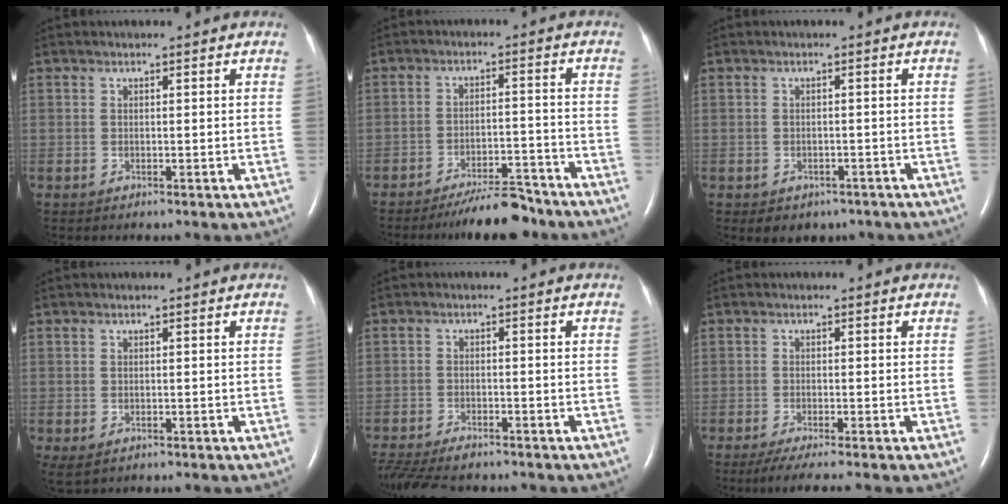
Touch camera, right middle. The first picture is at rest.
{"total": 7.9, "force": [-7.2, 1.3, 3.1], "torque": [-0.043, -0.004, -0.119]}
{"total": 3.8, "force": [-2.7, 2.6, 0.8], "torque": [-0.003, 0.010, -0.030]}
{"total": 2.0, "force": [-0.8, 1.3, 1.3], "torque": [-0.025, -0.006, -0.005]}
{"total": 11.5, "force": [-9.5, 3.6, 5.4], "torque": [-0.116, -0.016, -0.143]}
{"total": 4.6, "force": [-3.6, -0.4, 2.8], "torque": [-0.041, -0.012, -0.060]}